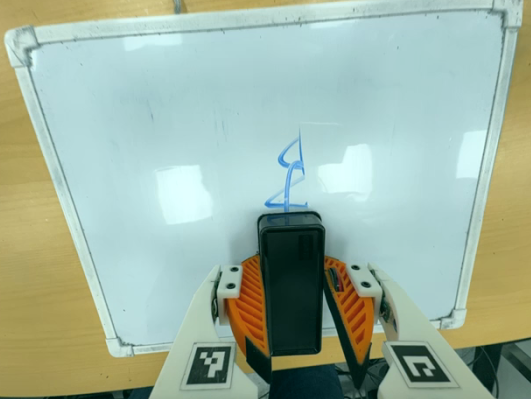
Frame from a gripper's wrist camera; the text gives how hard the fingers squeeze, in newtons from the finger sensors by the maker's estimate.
{"total": 7.3, "left": 7.9, "right": 6.7}